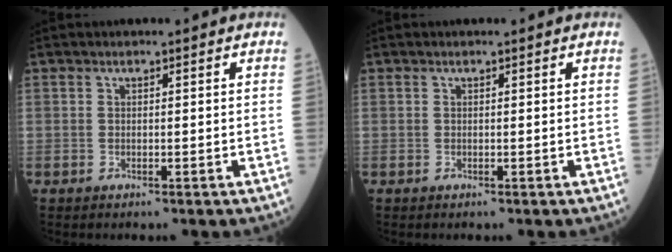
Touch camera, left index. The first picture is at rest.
{"total": 0.0}